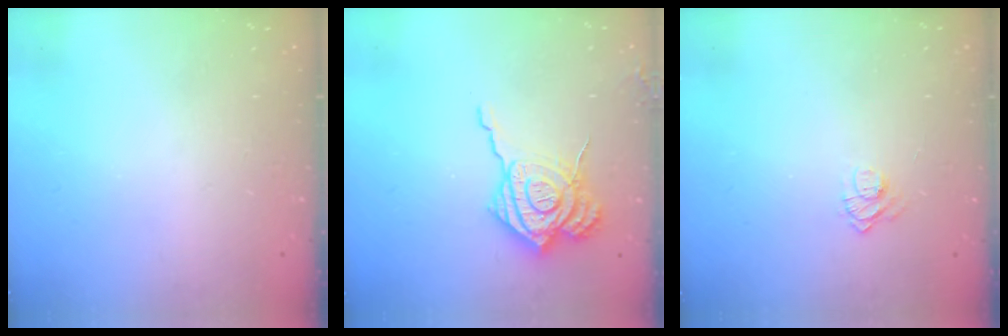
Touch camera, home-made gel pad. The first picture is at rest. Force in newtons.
{"total": 17.4, "press": 17.3, "slide": 1.7}
{"total": 8.1, "press": 8.1, "slide": 0.7}